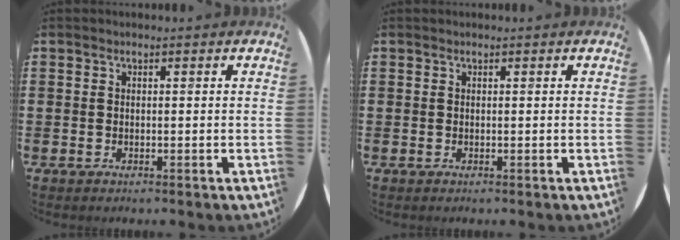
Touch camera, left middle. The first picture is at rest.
{"total": 0.0}